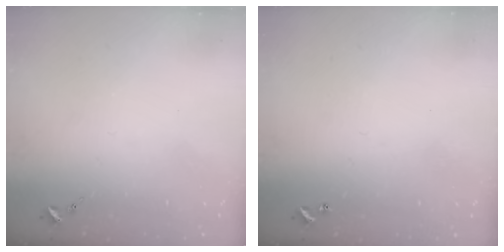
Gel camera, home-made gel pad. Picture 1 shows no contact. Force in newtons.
{"total": 1.0, "press": 1.0, "slide": 0.2}